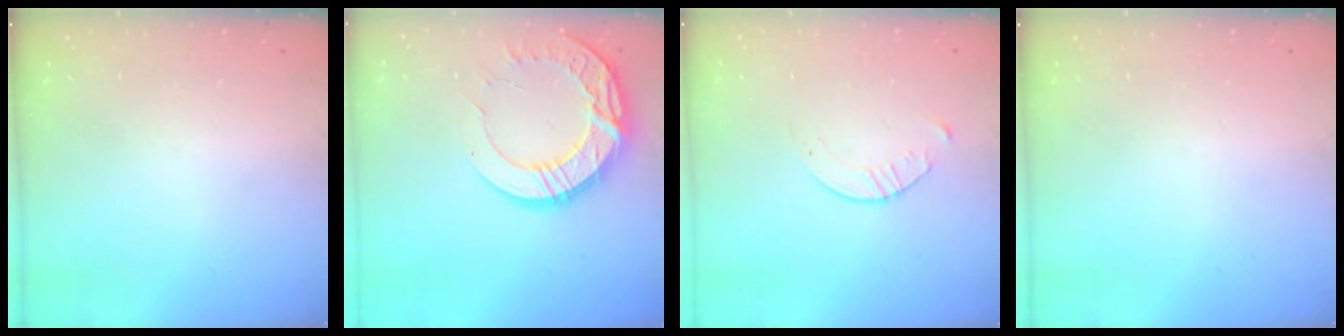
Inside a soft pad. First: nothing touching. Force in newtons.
{"total": 15.6, "press": 15.5, "slide": 1.2}
{"total": 3.1, "press": 3.0, "slide": 0.4}
{"total": 0.0}